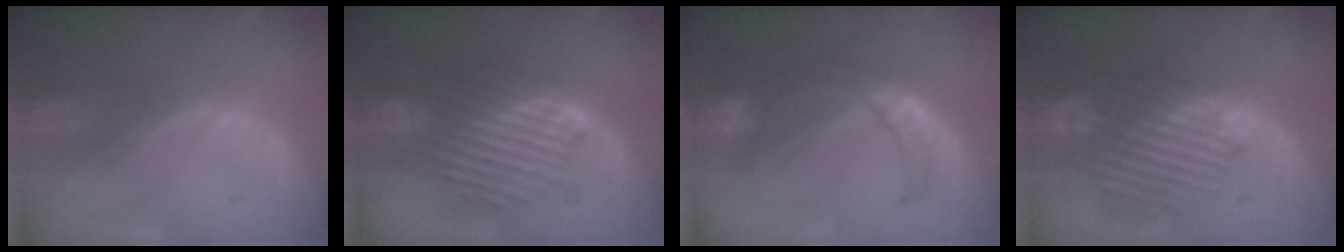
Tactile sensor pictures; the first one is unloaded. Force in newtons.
{"total": 9.0, "press": 8.8, "slide": 1.8}
{"total": 7.6, "press": 7.3, "slide": 1.9}
{"total": 10.4, "press": 9.3, "slide": 4.6}